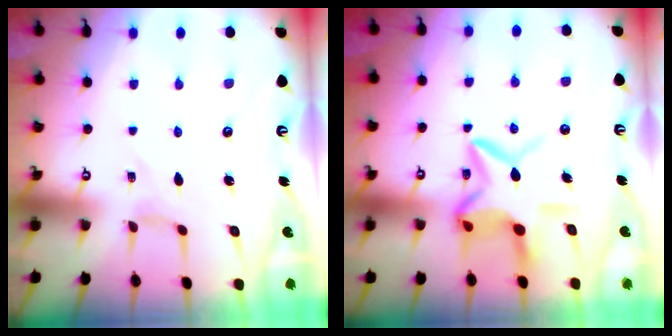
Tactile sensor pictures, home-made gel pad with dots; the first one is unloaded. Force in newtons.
{"total": 12.1, "press": 12.0, "slide": 1.0}